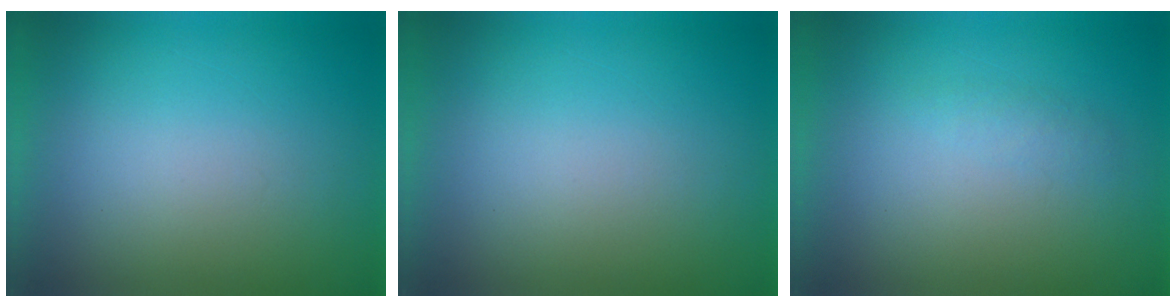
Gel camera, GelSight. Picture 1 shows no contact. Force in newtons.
{"total": 3.0}
{"total": 1.1}